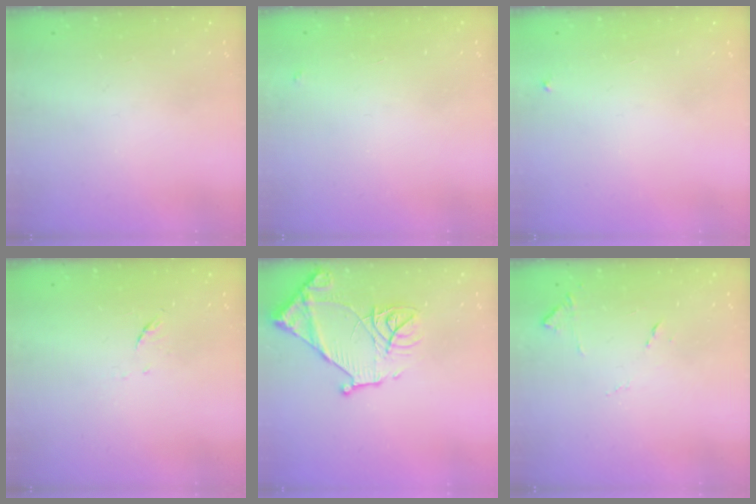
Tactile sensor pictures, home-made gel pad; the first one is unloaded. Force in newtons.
{"total": 4.0, "press": 4.0, "slide": 0.2}
{"total": 2.1, "press": 2.1, "slide": 0.1}
{"total": 4.8, "press": 4.7, "slide": 1.0}
{"total": 15.2, "press": 15.2, "slide": 1.5}
{"total": 8.2, "press": 8.2, "slide": 0.6}